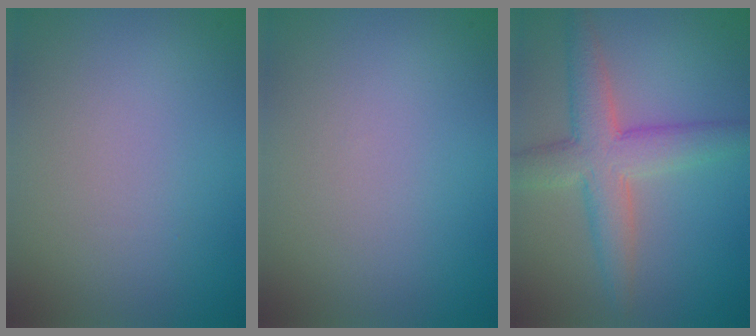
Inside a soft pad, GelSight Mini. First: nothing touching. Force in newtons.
{"total": 0.0}
{"total": 5.6, "press": 5.5, "slide": 0.3}